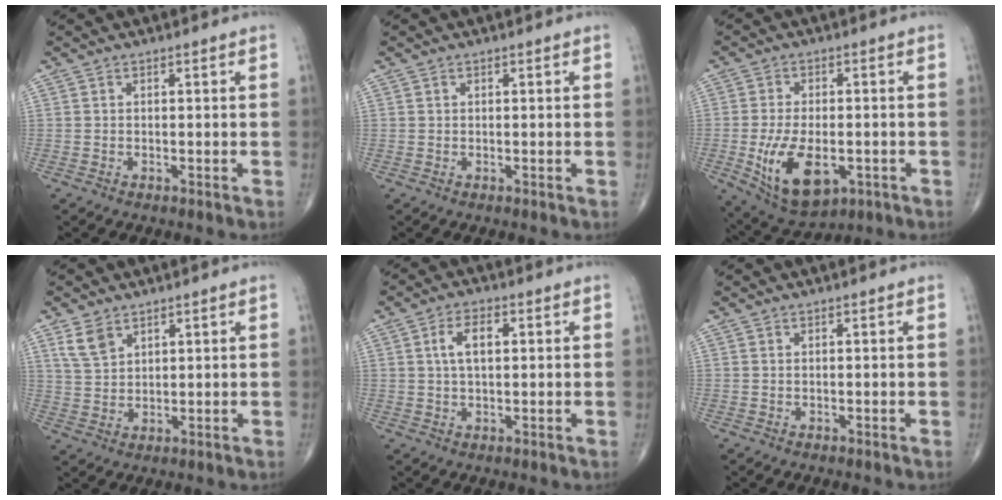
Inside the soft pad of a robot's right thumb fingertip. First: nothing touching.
{"total": 0.0}
{"total": 13.2, "force": [-3.6, 7.1, 10.5], "torque": [-0.177, -0.004, -0.045]}
{"total": 4.9, "force": [3.1, 2.9, 2.5], "torque": [-0.042, -0.012, 0.068]}
{"total": 5.3, "force": [1.3, 2.7, 4.4], "torque": [-0.080, 0.007, 0.022]}
{"total": 0.0}